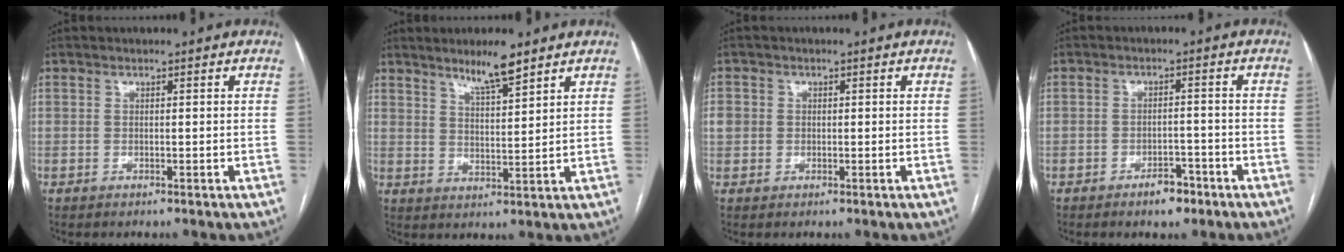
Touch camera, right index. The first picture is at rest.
{"total": 6.3, "force": [4.8, 0.5, 4.0], "torque": [-0.069, -0.006, 0.085]}
{"total": 3.3, "force": [0.3, 3.1, 1.1], "torque": [-0.025, 0.013, 0.011]}
{"total": 3.7, "force": [-2.6, 1.9, 1.9], "torque": [-0.018, 0.007, -0.033]}